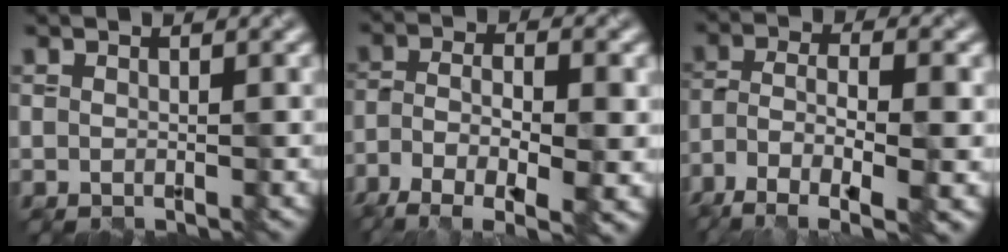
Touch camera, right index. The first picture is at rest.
{"total": 8.4, "force": [-4.6, 2.2, 6.7], "torque": [-0.123, -0.006, -0.069]}
{"total": 7.6, "force": [-4.7, 1.6, 5.7], "torque": [-0.105, 0.006, -0.075]}